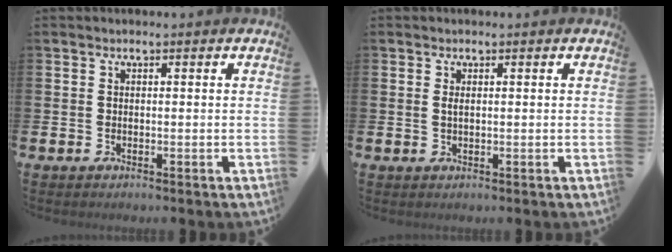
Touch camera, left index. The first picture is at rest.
{"total": 0.7, "force": [0.3, 0.2, 0.6], "torque": [0.003, -0.003, 0.001]}